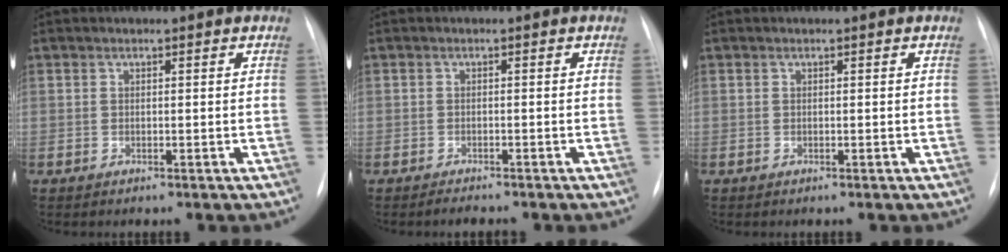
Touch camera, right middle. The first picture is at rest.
{"total": 1.4, "force": [-1.3, 0.3, 0.4], "torque": [-0.014, -0.005, -0.017]}
{"total": 0.0}